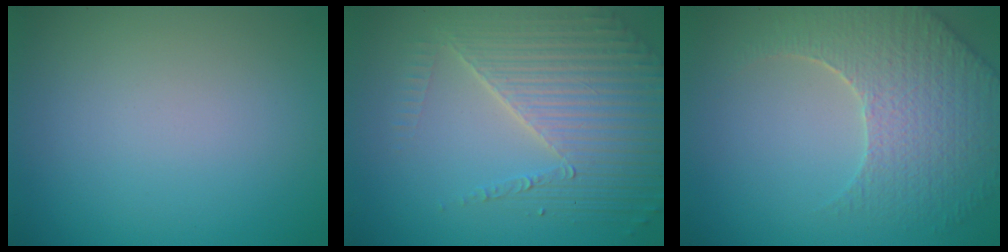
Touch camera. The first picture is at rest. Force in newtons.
{"total": 6.5, "press": 4.9, "slide": 4.3}
{"total": 5.1, "press": 4.7, "slide": 2.0}